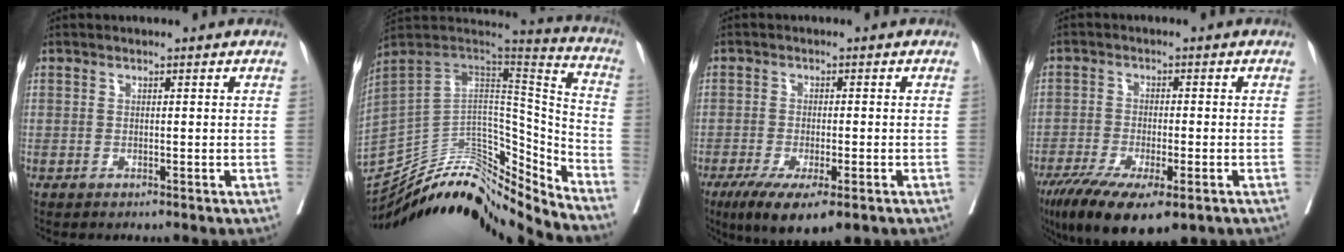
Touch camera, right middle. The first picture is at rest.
{"total": 27.3, "force": [-24.8, 5.7, 10.1], "torque": [-0.193, 0.019, -0.389]}
{"total": 9.9, "force": [-6.2, 2.4, 7.4], "torque": [-0.112, -0.023, -0.096]}
{"total": 13.6, "force": [-8.7, 3.8, 9.8], "torque": [-0.168, -0.033, -0.138]}